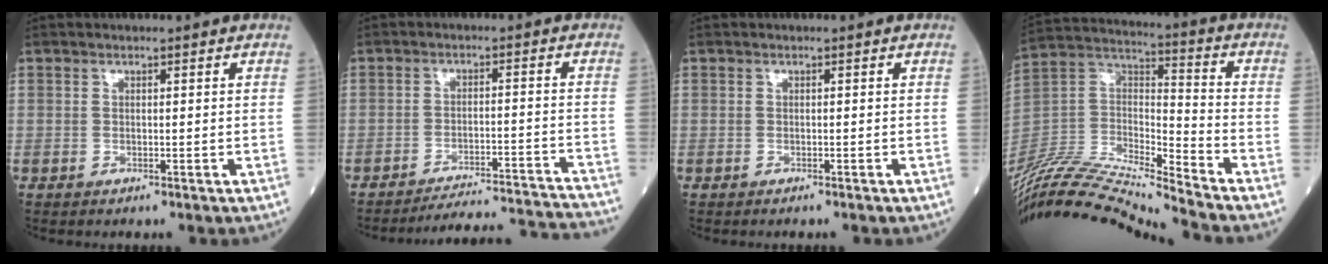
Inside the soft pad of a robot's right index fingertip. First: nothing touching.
{"total": 16.8, "force": [-16.5, -1.3, 2.8], "torque": [-0.025, -0.005, -0.217]}
{"total": 0.8, "force": [-0.7, 0.0, 0.3], "torque": [-0.005, -0.001, -0.011]}
{"total": 21.2, "force": [-19.7, -0.8, 7.8], "torque": [-0.166, 0.007, -0.362]}